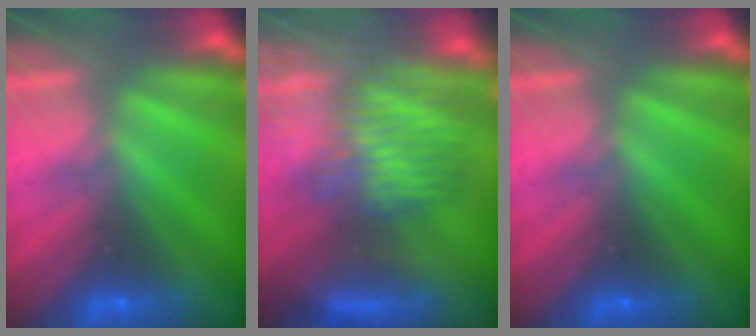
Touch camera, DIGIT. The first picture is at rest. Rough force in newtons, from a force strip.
{"total": 6.2}
{"total": 0.0}